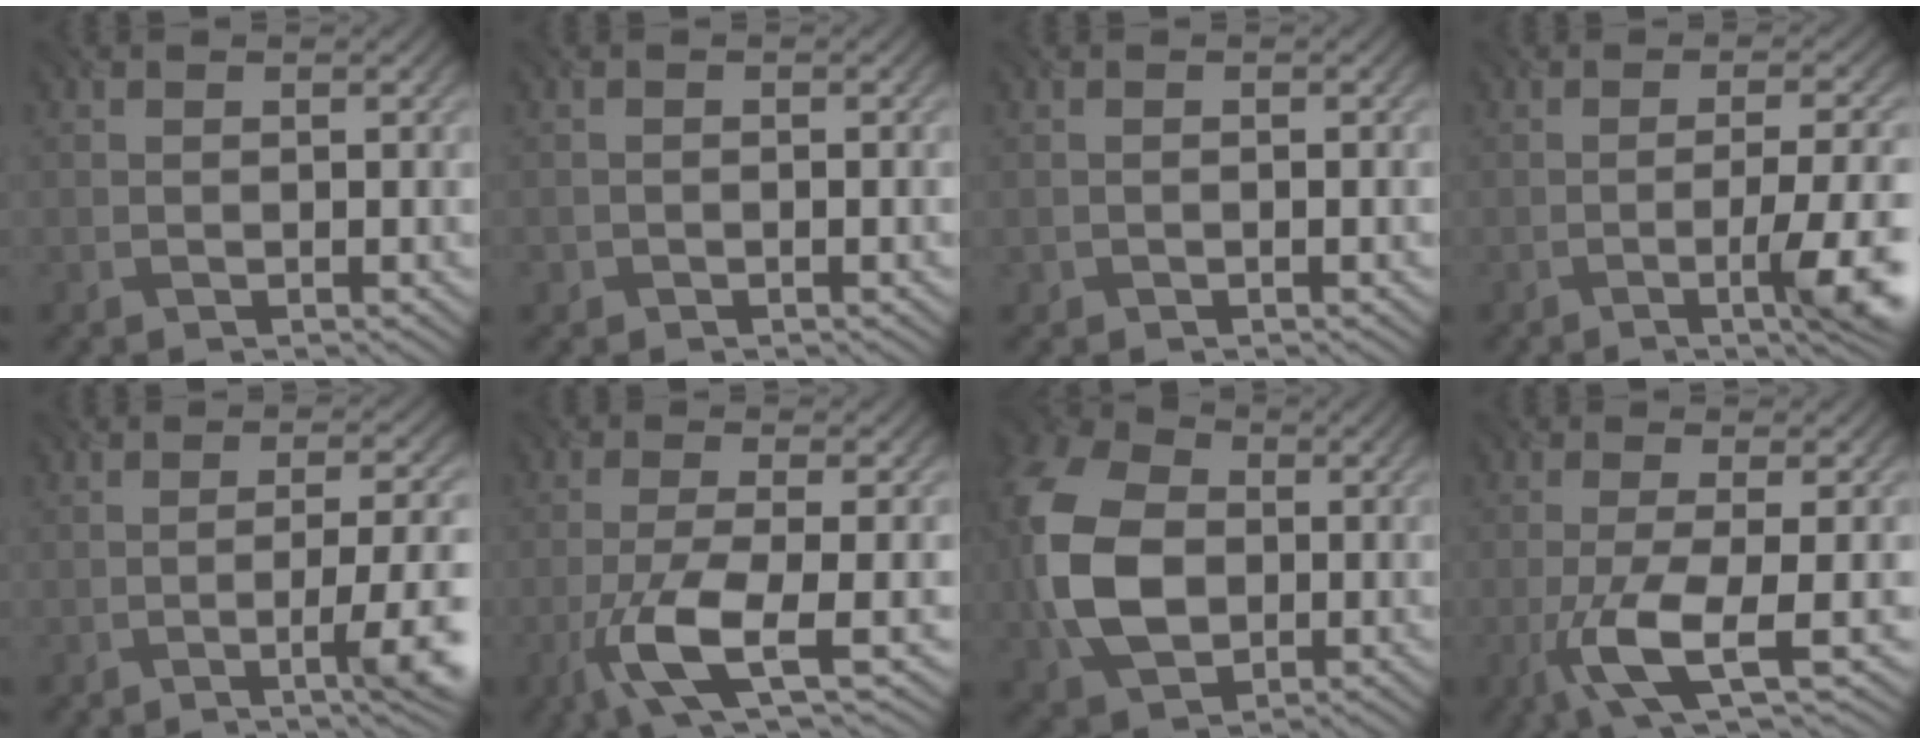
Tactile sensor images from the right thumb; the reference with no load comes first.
{"total": 0.8, "force": [-0.6, 0.5, 0.2], "torque": [-0.005, -0.002, -0.011]}
{"total": 0.6, "force": [-0.4, 0.3, 0.3], "torque": [-0.007, -0.002, -0.005]}
{"total": 8.5, "force": [-3.0, 1.5, 7.8], "torque": [-0.119, 0.000, -0.043]}
{"total": 7.6, "force": [-2.6, 1.4, 7.0], "torque": [-0.105, 0.001, -0.037]}
{"total": 7.7, "force": [-3.2, 1.8, 6.8], "torque": [-0.130, 0.000, -0.071]}
{"total": 13.7, "force": [-0.5, 9.7, 9.7], "torque": [-0.265, -0.003, -0.013]}
{"total": 7.1, "force": [-2.3, 1.5, 6.6], "torque": [-0.121, -0.001, -0.056]}